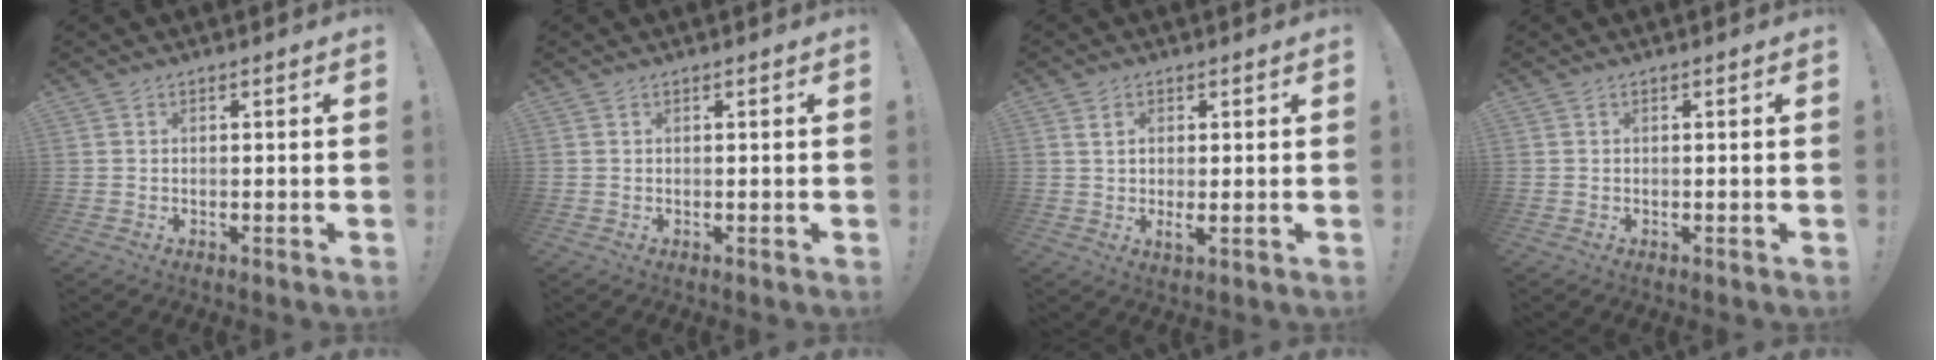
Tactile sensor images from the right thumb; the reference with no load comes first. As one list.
[{"total": 0.0}, {"total": 3.2, "force": [0.6, 0.9, 3.0], "torque": [-0.062, -0.010, 0.006]}, {"total": 0.0}]